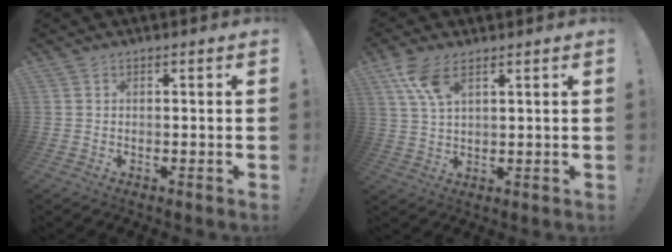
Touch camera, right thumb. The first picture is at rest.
{"total": 8.1, "force": [4.9, 3.1, 5.7], "torque": [-0.116, -0.013, 0.096]}